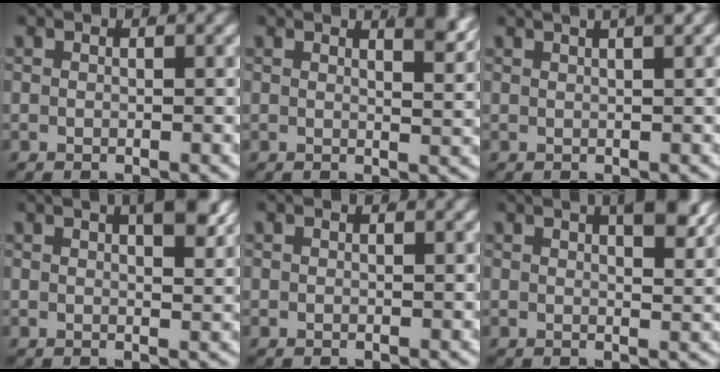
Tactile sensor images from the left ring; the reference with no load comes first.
{"total": 3.3, "force": [2.4, 0.3, 2.3], "torque": [-0.022, -0.008, 0.039]}
{"total": 4.8, "force": [2.9, 1.1, 3.6], "torque": [-0.032, 0.024, 0.038]}
{"total": 4.4, "force": [2.3, 1.1, 3.6], "torque": [-0.040, 0.004, 0.033]}
{"total": 0.0}
{"total": 4.4, "force": [2.5, 0.8, 3.5], "torque": [-0.040, 0.000, 0.040]}